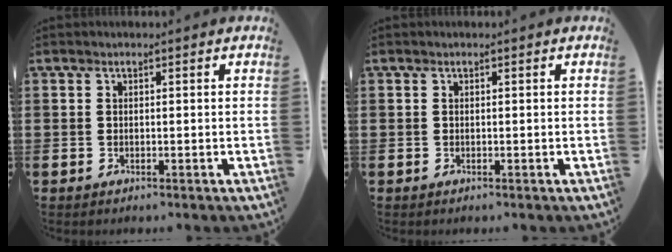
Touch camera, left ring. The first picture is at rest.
{"total": 0.0}